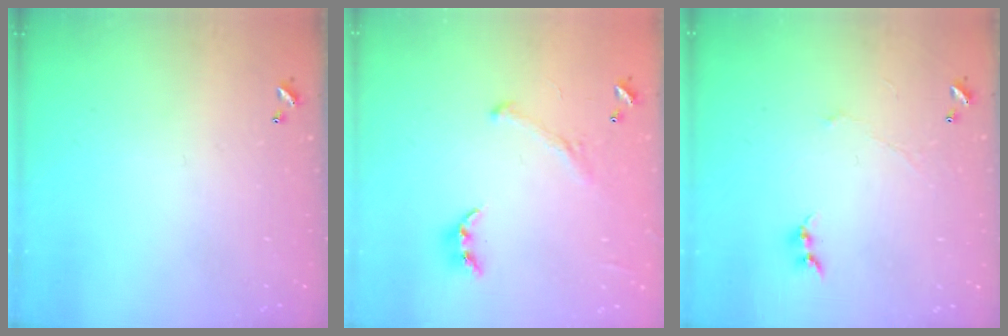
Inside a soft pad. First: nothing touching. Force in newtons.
{"total": 1.6, "press": 1.4, "slide": 0.8}
{"total": 0.0}